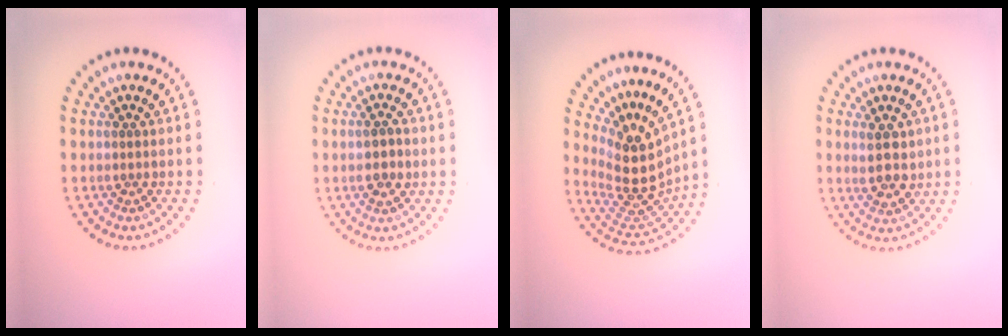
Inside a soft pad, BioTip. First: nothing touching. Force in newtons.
{"total": 2.1, "press": 2.1, "slide": 0.2}
{"total": 5.2, "press": 3.8, "slide": 3.5}
{"total": 2.8, "press": 2.7, "slide": 0.8}